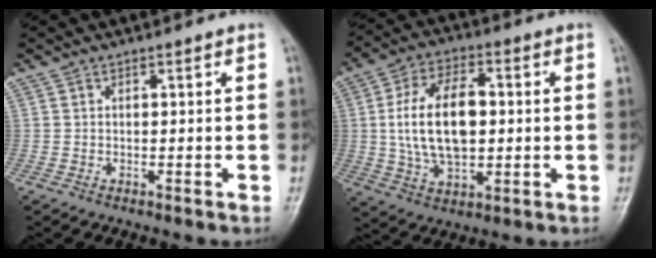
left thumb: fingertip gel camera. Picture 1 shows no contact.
{"total": 14.7, "force": [0.9, 8.4, 12.0], "torque": [-0.211, 0.010, 0.017]}